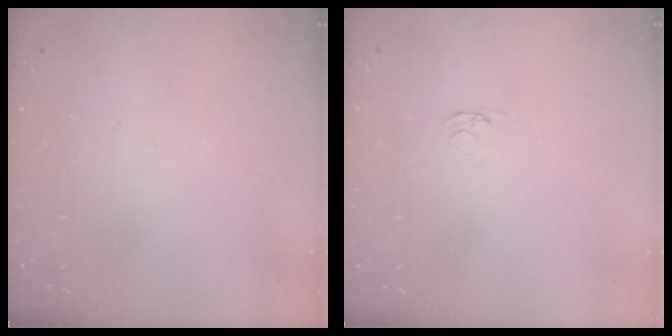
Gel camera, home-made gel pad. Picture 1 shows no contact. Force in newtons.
{"total": 2.1, "press": 2.0, "slide": 0.3}